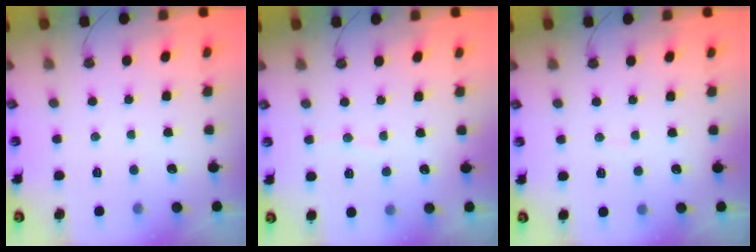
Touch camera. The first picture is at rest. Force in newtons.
{"total": 3.0, "press": 3.0, "slide": 0.2}
{"total": 2.9, "press": 2.9, "slide": 0.3}